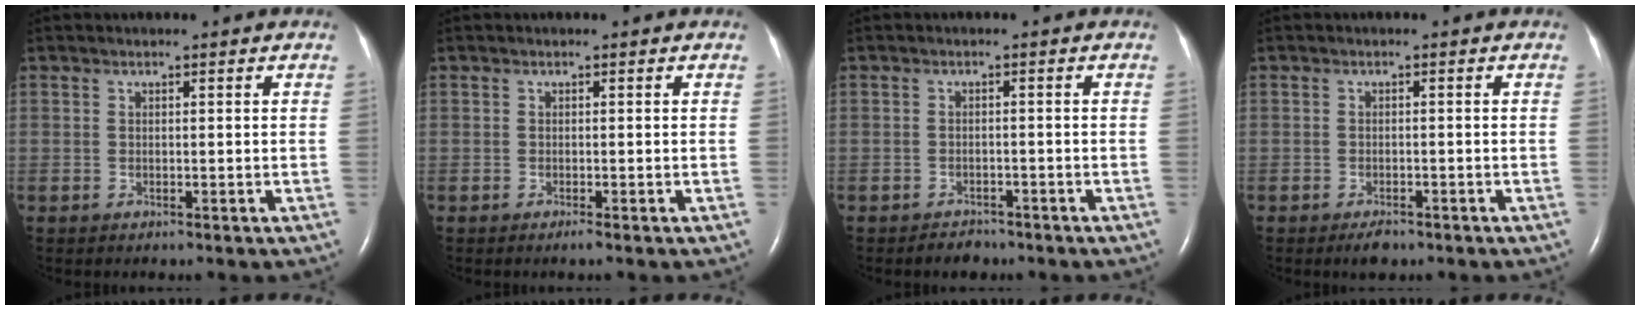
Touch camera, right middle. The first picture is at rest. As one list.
[{"total": 0.5, "force": [-0.4, -0.1, 0.3], "torque": [-0.006, 0.000, -0.007]}, {"total": 2.0, "force": [-1.7, 1.1, 0.2], "torque": [-0.012, 0.001, -0.024]}, {"total": 2.1, "force": [-1.5, 0.8, 1.2], "torque": [-0.025, -0.002, -0.020]}]